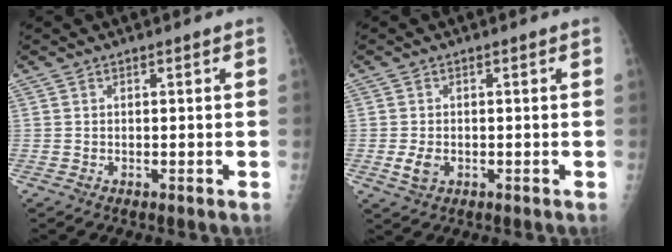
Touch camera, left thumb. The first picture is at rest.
{"total": 3.0, "force": [-0.6, 2.0, 2.1], "torque": [-0.041, -0.003, -0.008]}